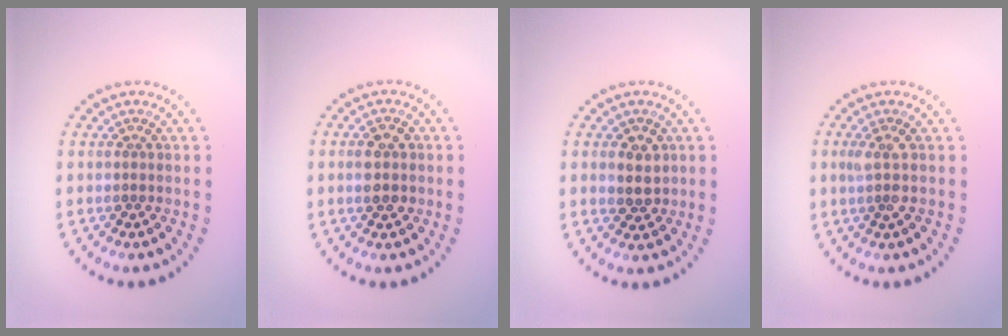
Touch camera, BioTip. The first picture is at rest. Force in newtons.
{"total": 2.7, "press": 2.7, "slide": 0.1}
{"total": 2.4, "press": 2.2, "slide": 0.8}
{"total": 1.5, "press": 1.3, "slide": 0.8}